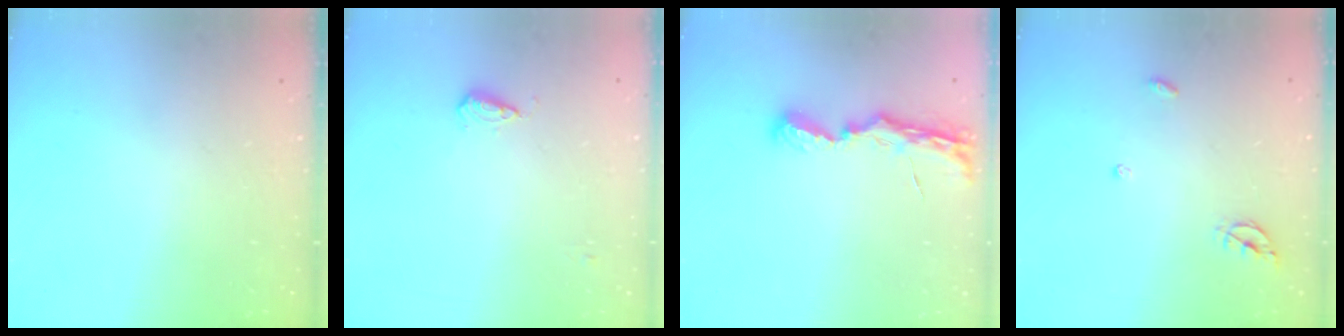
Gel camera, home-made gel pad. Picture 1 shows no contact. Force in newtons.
{"total": 5.5, "press": 5.4, "slide": 0.9}
{"total": 7.5, "press": 7.5, "slide": 0.4}
{"total": 5.5, "press": 5.5, "slide": 0.2}